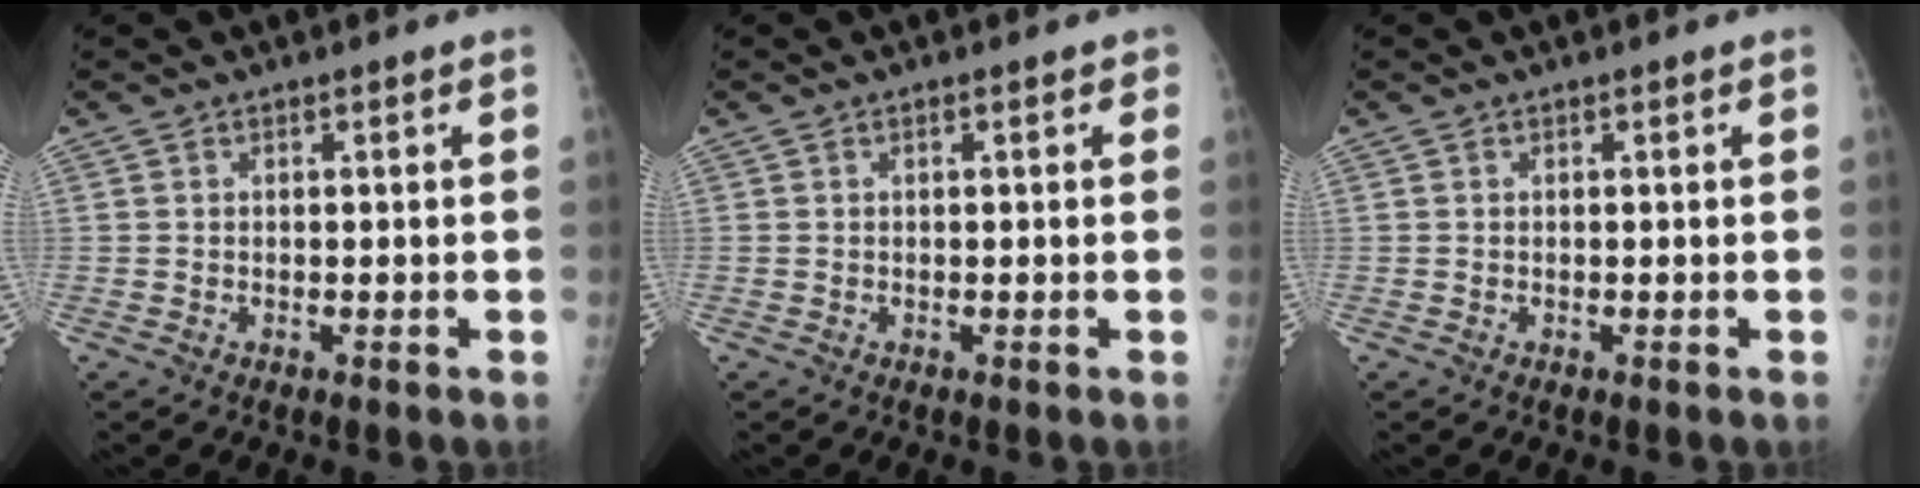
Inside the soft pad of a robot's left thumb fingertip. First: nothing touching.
{"total": 0.9, "force": [0.4, 0.5, 0.6], "torque": [-0.001, 0.000, 0.002]}
{"total": 0.0}